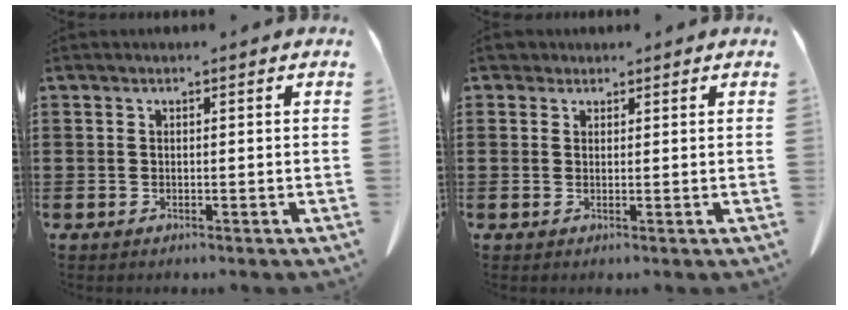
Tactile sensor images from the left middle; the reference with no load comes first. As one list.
[{"total": 1.7, "force": [1.4, 1.0, 0.2], "torque": [-0.009, 0.008, 0.027]}]